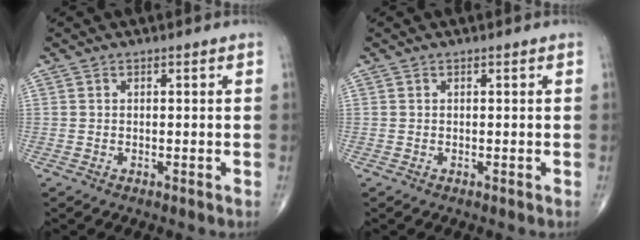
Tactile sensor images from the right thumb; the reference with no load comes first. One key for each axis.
{"total": 0.0}